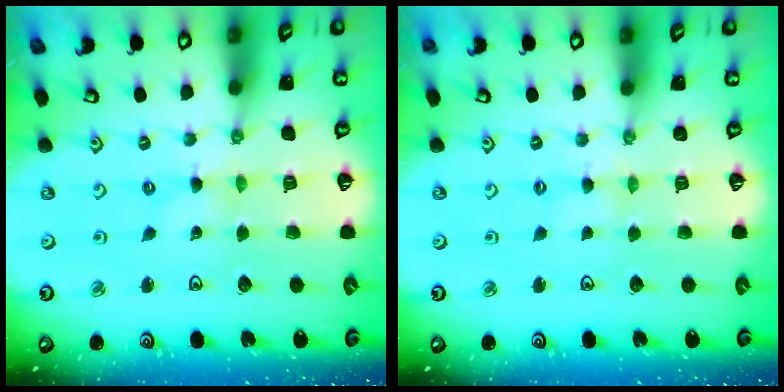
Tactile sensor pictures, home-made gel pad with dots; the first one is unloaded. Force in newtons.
{"total": 0.9, "press": 0.8, "slide": 0.2}